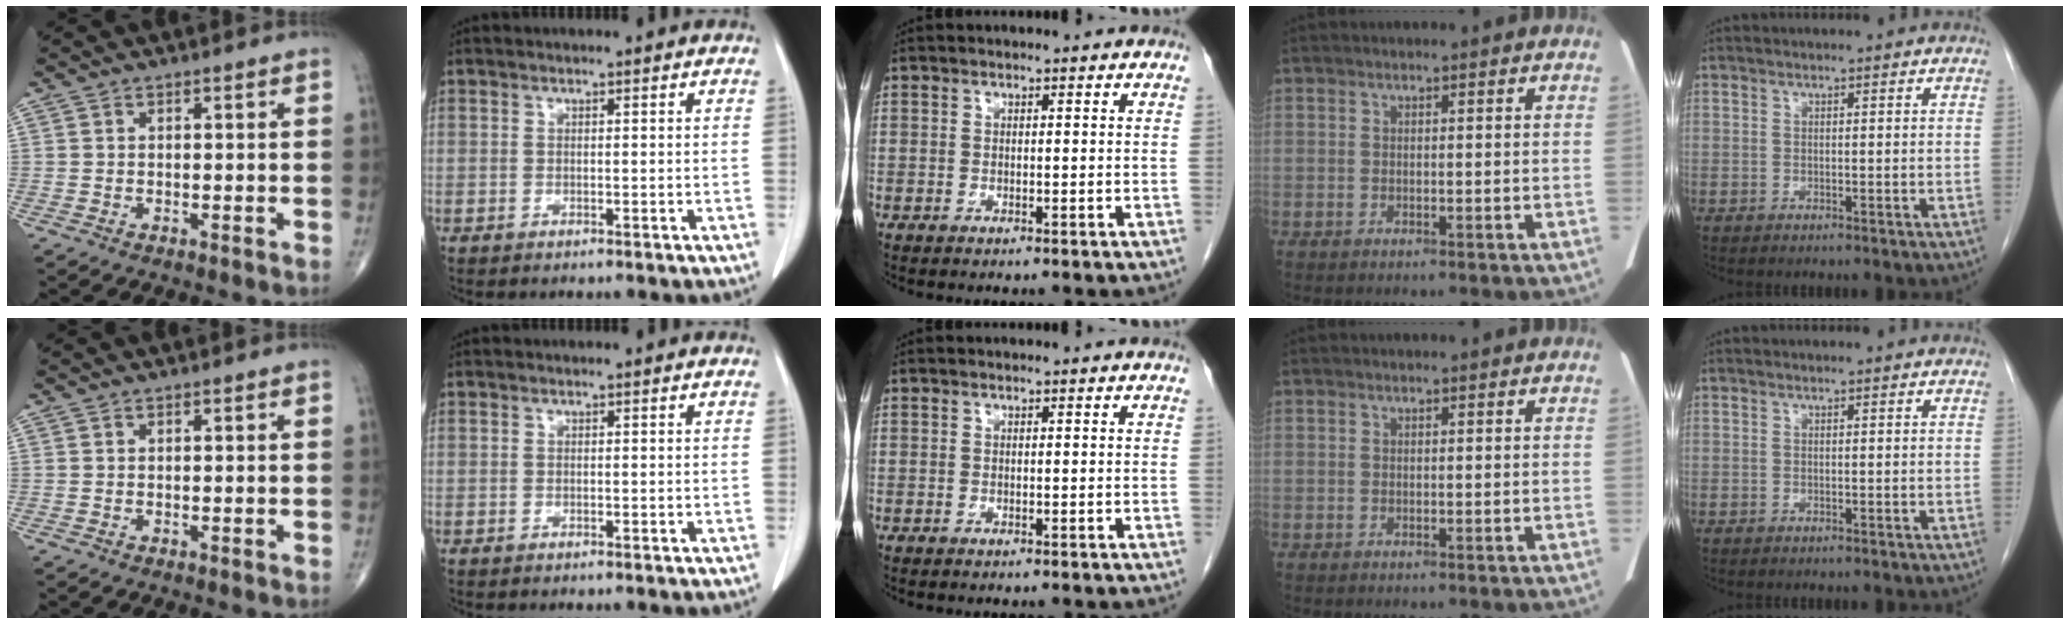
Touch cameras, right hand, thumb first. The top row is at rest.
{}